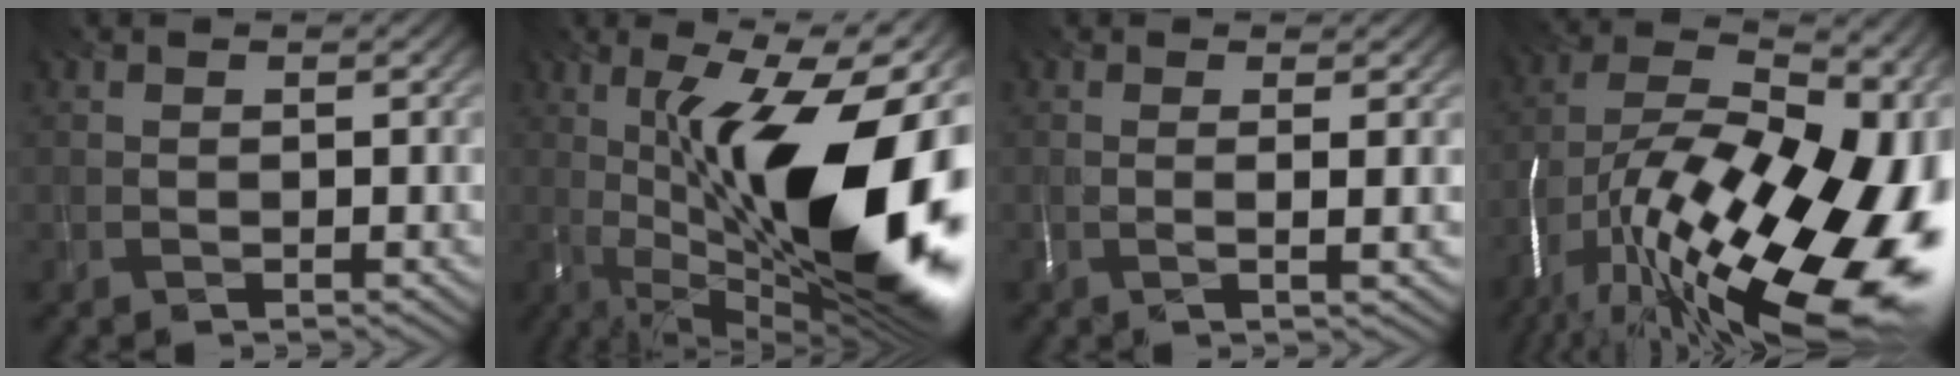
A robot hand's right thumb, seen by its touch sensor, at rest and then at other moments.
{"total": 19.8, "force": [-1.7, 7.7, 18.1], "torque": [-0.255, 0.016, -0.047]}
{"total": 2.2, "force": [0.4, 0.1, 2.2], "torque": [-0.036, 0.001, 0.002]}
{"total": 22.3, "force": [-10.6, 9.2, 17.4], "torque": [-0.312, -0.015, -0.178]}